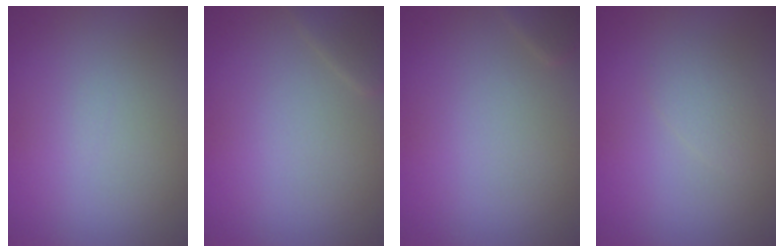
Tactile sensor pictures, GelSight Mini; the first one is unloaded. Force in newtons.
{"total": 1.5, "press": 1.5, "slide": 0.1}
{"total": 1.0, "press": 1.0, "slide": 0.1}
{"total": 1.4, "press": 1.4, "slide": 0.1}